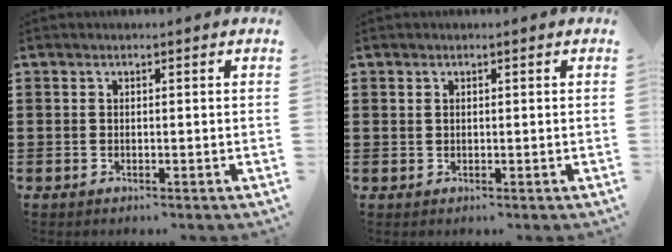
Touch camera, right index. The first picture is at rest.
{"total": 0.6, "force": [0.3, 0.5, 0.2], "torque": [-0.006, 0.003, 0.007]}